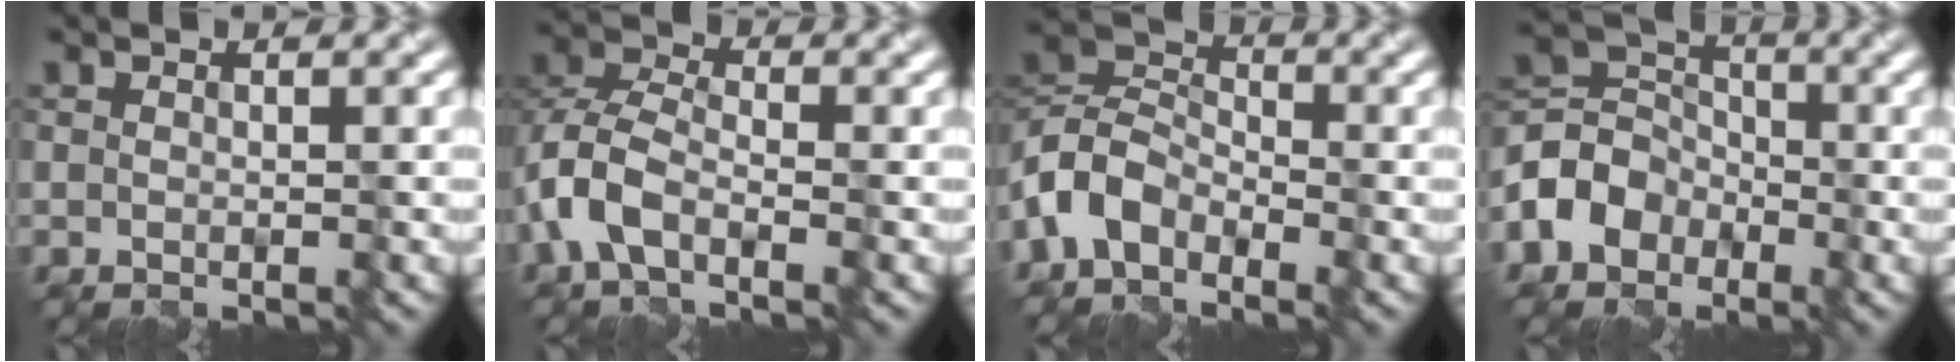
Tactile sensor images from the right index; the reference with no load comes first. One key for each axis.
{"total": 4.7, "fx": -2.2, "fy": 2.7, "fz": 3.3, "tx": -0.074, "ty": 0.003, "tz": -0.054}
{"total": 5.6, "fx": -3.1, "fy": 3.6, "fz": 3.0, "tx": -0.066, "ty": 0.007, "tz": -0.076}
{"total": 4.9, "fx": -2.3, "fy": 4.0, "fz": 1.6, "tx": -0.031, "ty": 0.008, "tz": -0.059}